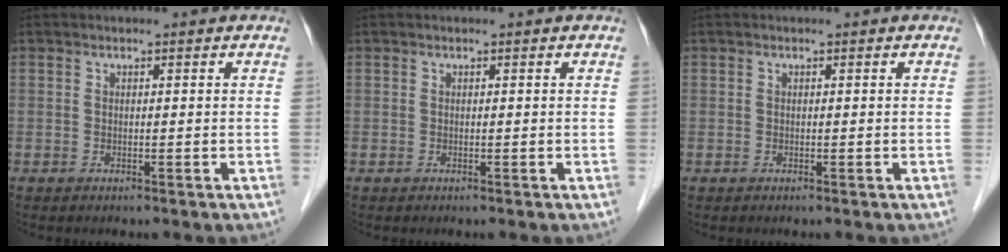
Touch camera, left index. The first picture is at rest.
{"total": 0.0}
{"total": 0.0}